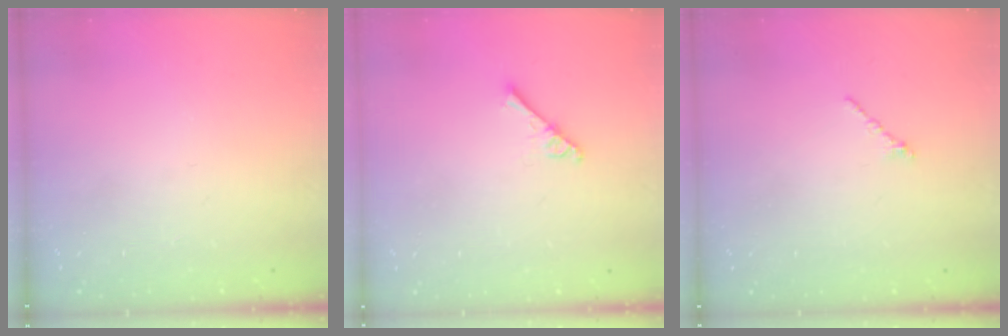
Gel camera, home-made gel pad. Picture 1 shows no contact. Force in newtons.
{"total": 2.5, "press": 2.5, "slide": 0.3}
{"total": 1.2, "press": 1.1, "slide": 0.5}